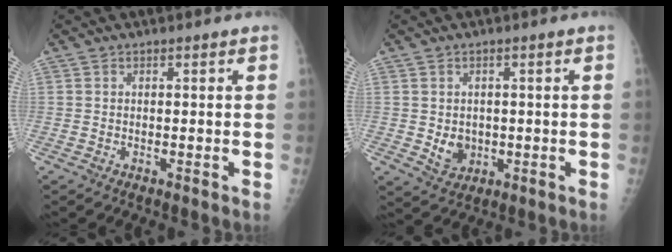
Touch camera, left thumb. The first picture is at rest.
{"total": 4.3, "force": [-0.3, 3.6, 2.3], "torque": [-0.019, -0.002, 0.007]}